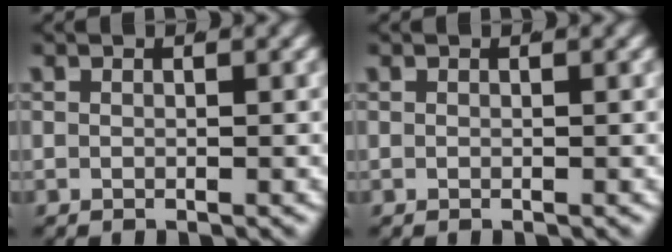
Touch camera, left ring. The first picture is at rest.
{"total": 0.0}